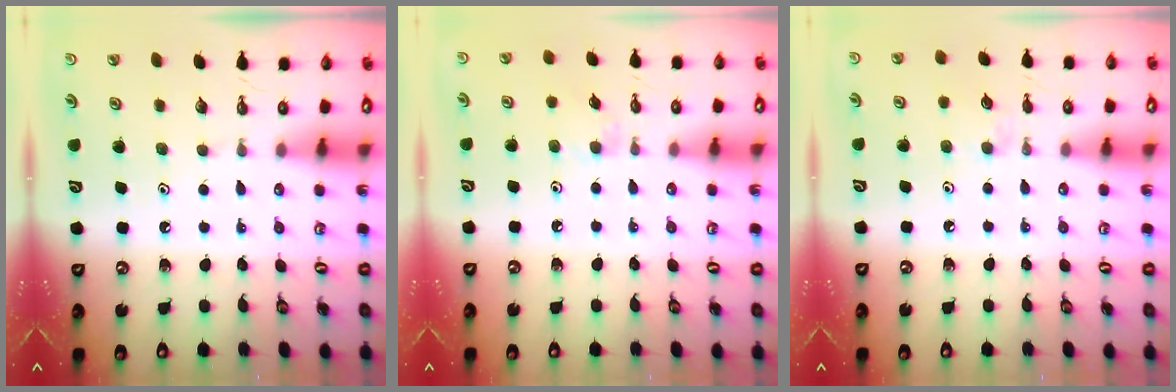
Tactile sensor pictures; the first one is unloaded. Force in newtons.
{"total": 2.7, "press": 2.6, "slide": 0.4}
{"total": 2.9, "press": 2.9, "slide": 0.3}